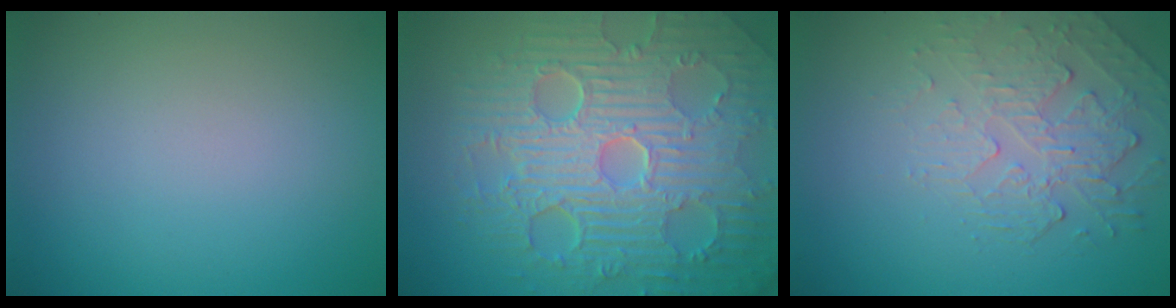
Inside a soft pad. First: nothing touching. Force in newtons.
{"total": 11.2, "press": 7.4, "slide": 8.5}
{"total": 2.4, "press": 1.7, "slide": 1.7}